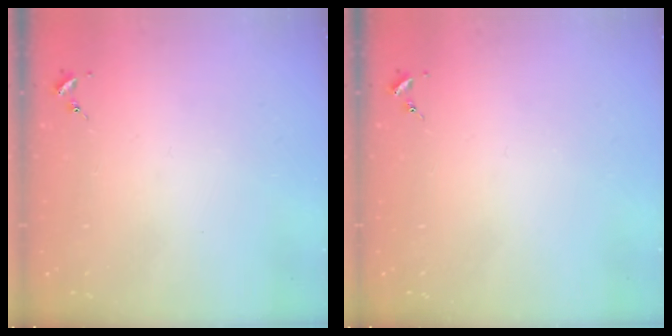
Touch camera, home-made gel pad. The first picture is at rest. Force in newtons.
{"total": 0.0}